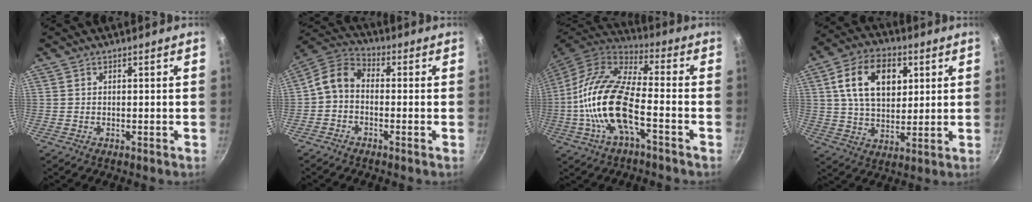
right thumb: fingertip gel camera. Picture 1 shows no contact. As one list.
[{"total": 7.5, "force": [-0.9, 5.2, 5.3], "torque": [-0.092, 0.028, -0.037]}, {"total": 18.0, "force": [-4.7, 7.2, 15.9], "torque": [-0.328, 0.037, -0.091]}, {"total": 15.2, "force": [4.7, 9.6, 10.8], "torque": [-0.160, -0.004, 0.082]}]